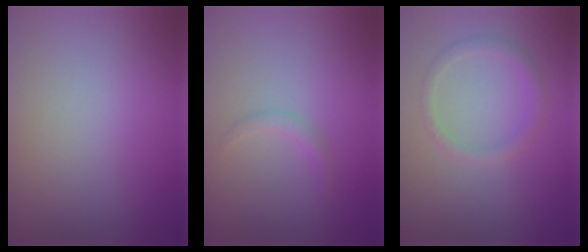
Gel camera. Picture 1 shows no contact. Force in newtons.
{"total": 0.8, "press": 0.8, "slide": 0.1}
{"total": 1.4, "press": 1.4, "slide": 0.1}